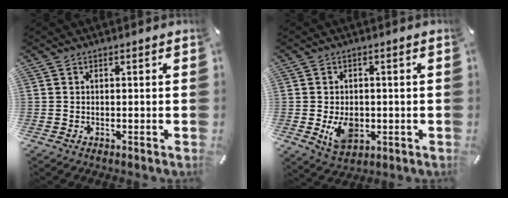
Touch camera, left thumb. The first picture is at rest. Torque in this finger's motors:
{"motor_torque": [0.49, 0.65, 0.10, 0.10, 0.05]}